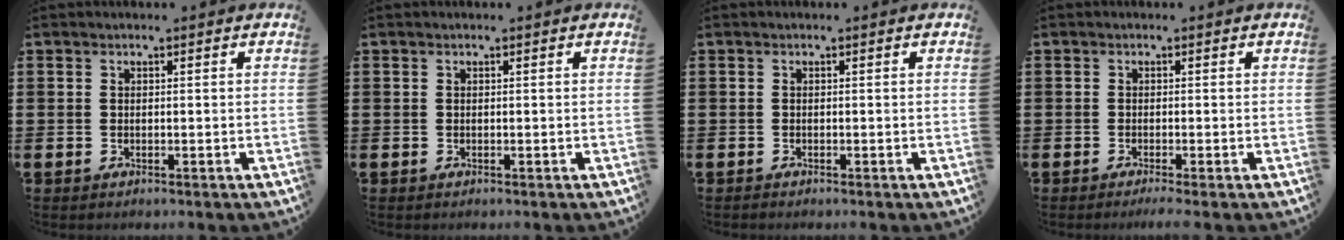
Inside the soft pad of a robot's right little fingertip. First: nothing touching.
{"total": 0.0}
{"total": 0.0}
{"total": 0.8, "force": [-0.4, 0.0, 0.7], "torque": [-0.011, -0.002, -0.009]}